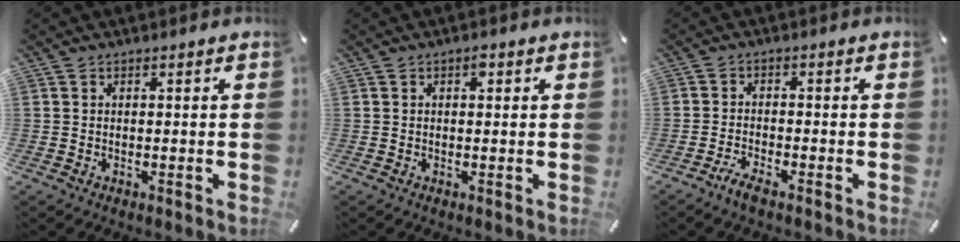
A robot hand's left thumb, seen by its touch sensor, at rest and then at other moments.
{"total": 1.5, "force": [0.4, 0.8, 1.2], "torque": [-0.017, 0.002, 0.005]}
{"total": 3.1, "force": [-2.6, 0.6, 1.6], "torque": [-0.040, 0.007, -0.053]}